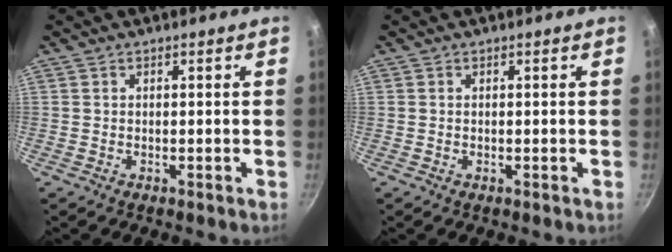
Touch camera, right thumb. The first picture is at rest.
{"total": 0.0}